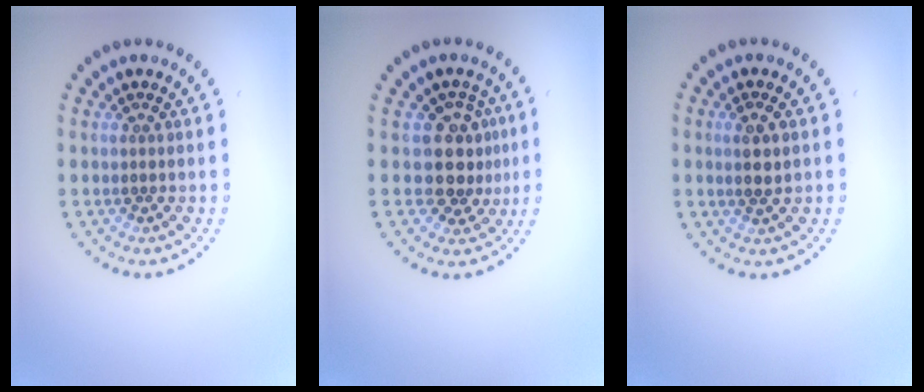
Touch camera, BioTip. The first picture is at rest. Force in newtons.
{"total": 3.5, "press": 2.7, "slide": 2.2}
{"total": 1.4, "press": 1.3, "slide": 0.5}